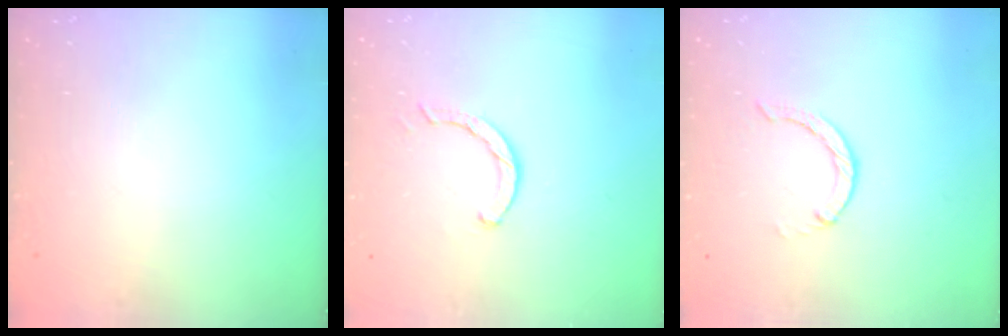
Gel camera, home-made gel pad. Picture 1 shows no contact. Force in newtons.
{"total": 2.4, "press": 2.4, "slide": 0.1}
{"total": 0.0}